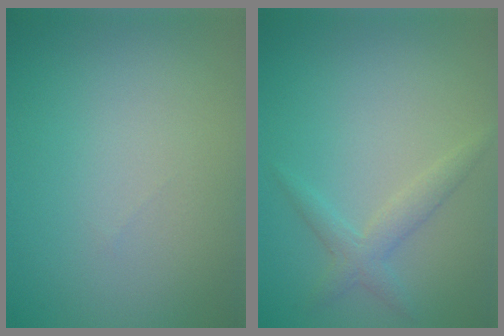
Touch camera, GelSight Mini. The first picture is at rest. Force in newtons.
{"total": 2.0, "press": 2.0, "slide": 0.1}